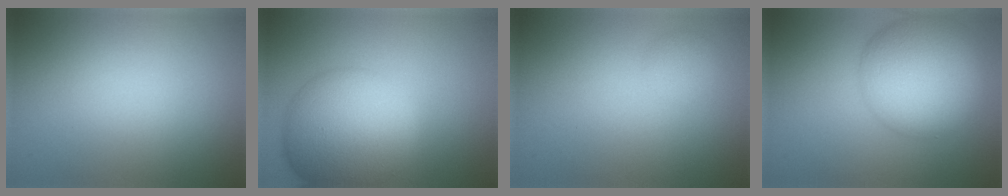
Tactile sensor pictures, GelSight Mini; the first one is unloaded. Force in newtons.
{"total": 10.9, "press": 10.9, "slide": 0.2}
{"total": 1.4, "press": 1.4, "slide": 0.0}
{"total": 10.7, "press": 10.7, "slide": 0.3}